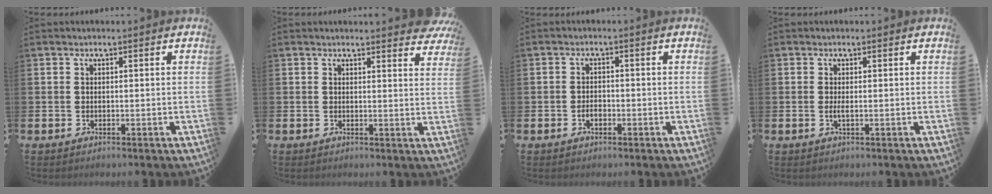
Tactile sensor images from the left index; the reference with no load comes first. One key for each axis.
{"total": 2.5, "fx": 2.5, "fy": 0.2, "fz": 0.1, "tx": 0.011, "ty": -0.019, "tz": 0.042}
{"total": 1.7, "fx": -0.7, "fy": 1.1, "fz": 1.2, "tx": -0.022, "ty": 0.003, "tz": -0.014}
{"total": 0.9, "fx": -0.1, "fy": 0.1, "fz": 0.8, "tx": -0.022, "ty": 0.002, "tz": -0.001}